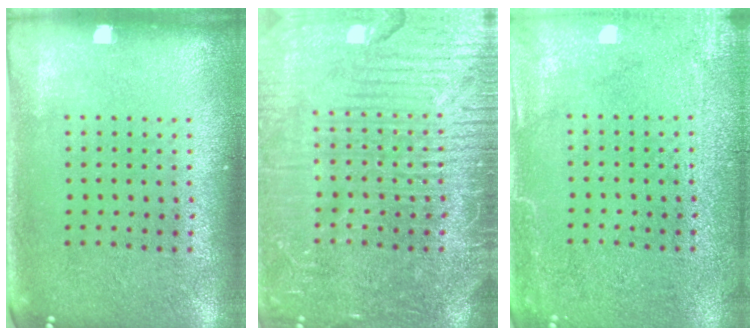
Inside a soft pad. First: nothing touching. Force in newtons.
{"total": 7.0, "press": 7.0, "slide": 0.9}
{"total": 3.5, "press": 3.5, "slide": 0.4}